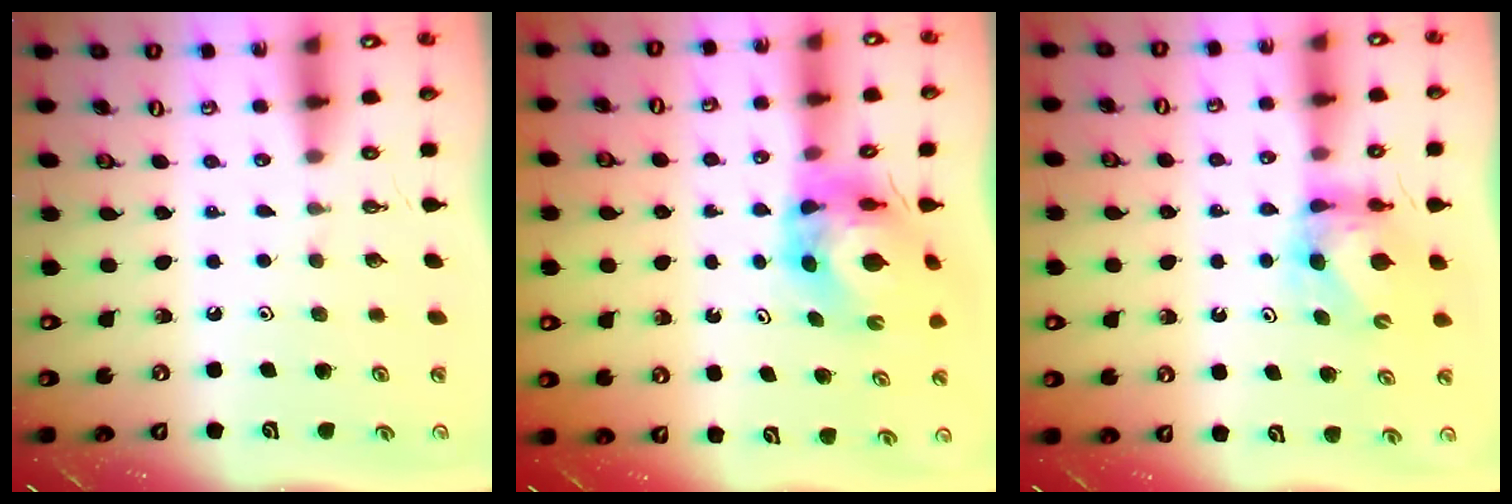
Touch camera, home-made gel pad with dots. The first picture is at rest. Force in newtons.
{"total": 7.5, "press": 7.5, "slide": 0.7}
{"total": 6.2, "press": 6.2, "slide": 0.3}